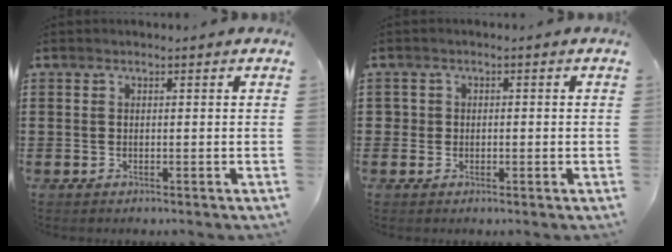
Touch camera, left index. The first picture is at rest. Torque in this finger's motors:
{"motor_torque": [-0.31, 0.07, -0.04, -0.02]}